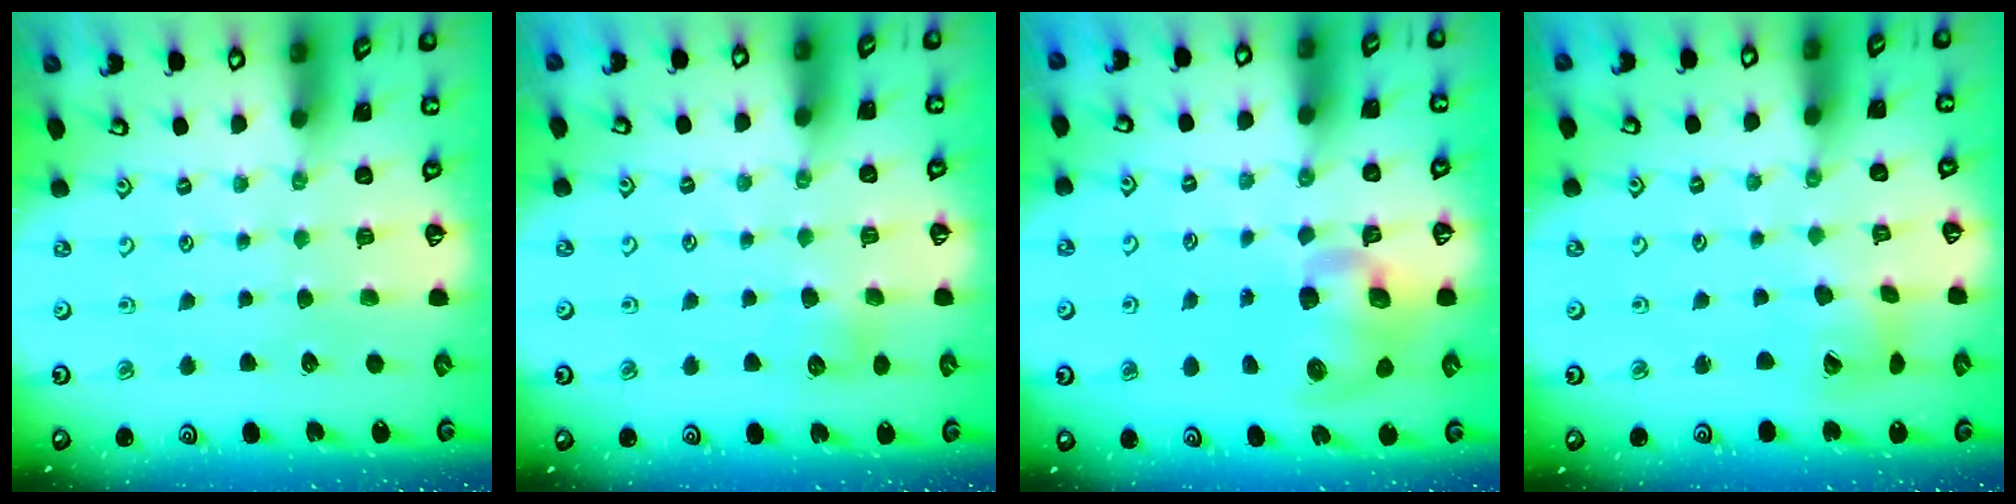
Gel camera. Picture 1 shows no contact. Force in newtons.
{"total": 5.6, "press": 5.6, "slide": 0.5}
{"total": 10.4, "press": 10.3, "slide": 1.5}
{"total": 9.0, "press": 8.9, "slide": 1.3}